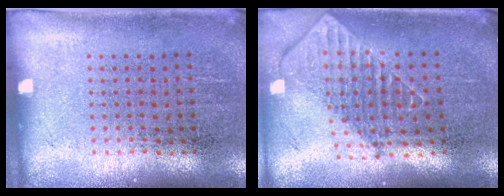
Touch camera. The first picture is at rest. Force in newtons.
{"total": 1.9, "press": 1.5, "slide": 1.3}